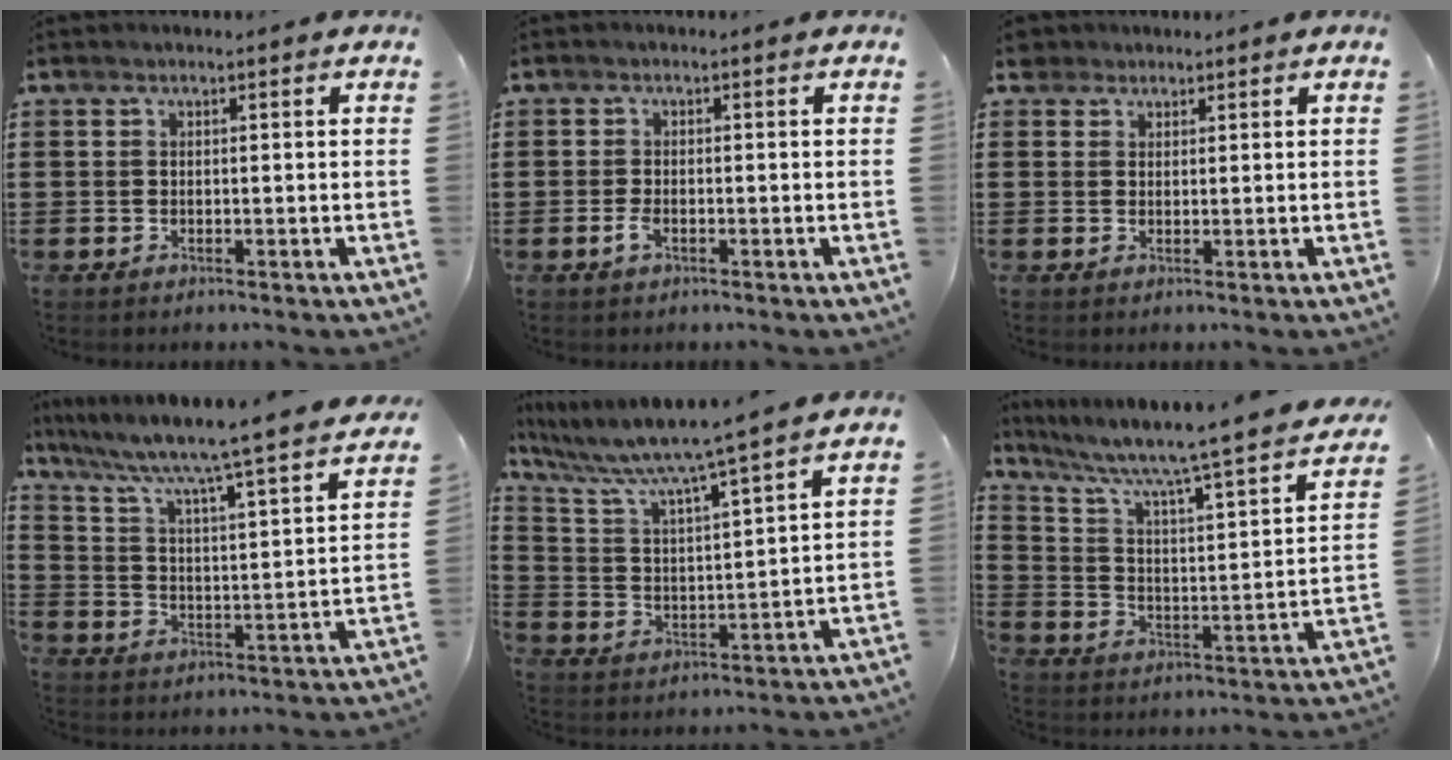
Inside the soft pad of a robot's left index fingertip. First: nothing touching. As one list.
[{"total": 1.8, "force": [-0.7, 0.7, 1.5], "torque": [-0.045, -0.006, -0.017]}, {"total": 2.3, "force": [1.8, 1.4, 0.3], "torque": [-0.006, 0.006, 0.033]}, {"total": 5.8, "force": [4.9, -0.8, 2.9], "torque": [-0.080, -0.056, 0.069]}, {"total": 6.7, "force": [5.8, -0.6, 3.3], "torque": [-0.093, -0.048, 0.089]}, {"total": 5.8, "force": [4.8, 0.1, 3.4], "torque": [-0.089, -0.052, 0.069]}]